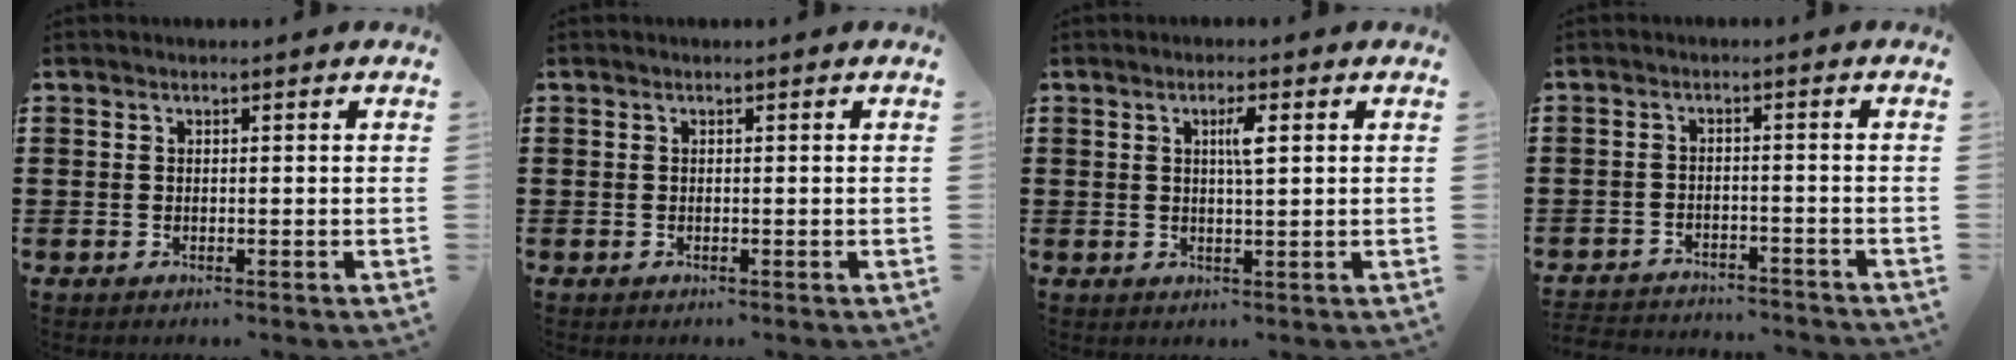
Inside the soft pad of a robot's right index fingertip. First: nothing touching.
{"total": 0.0}
{"total": 2.8, "force": [0.7, 0.4, 2.6], "torque": [-0.045, -0.001, 0.008]}
{"total": 2.9, "force": [-2.9, 0.3, 0.0], "torque": [-0.007, 0.000, -0.061]}